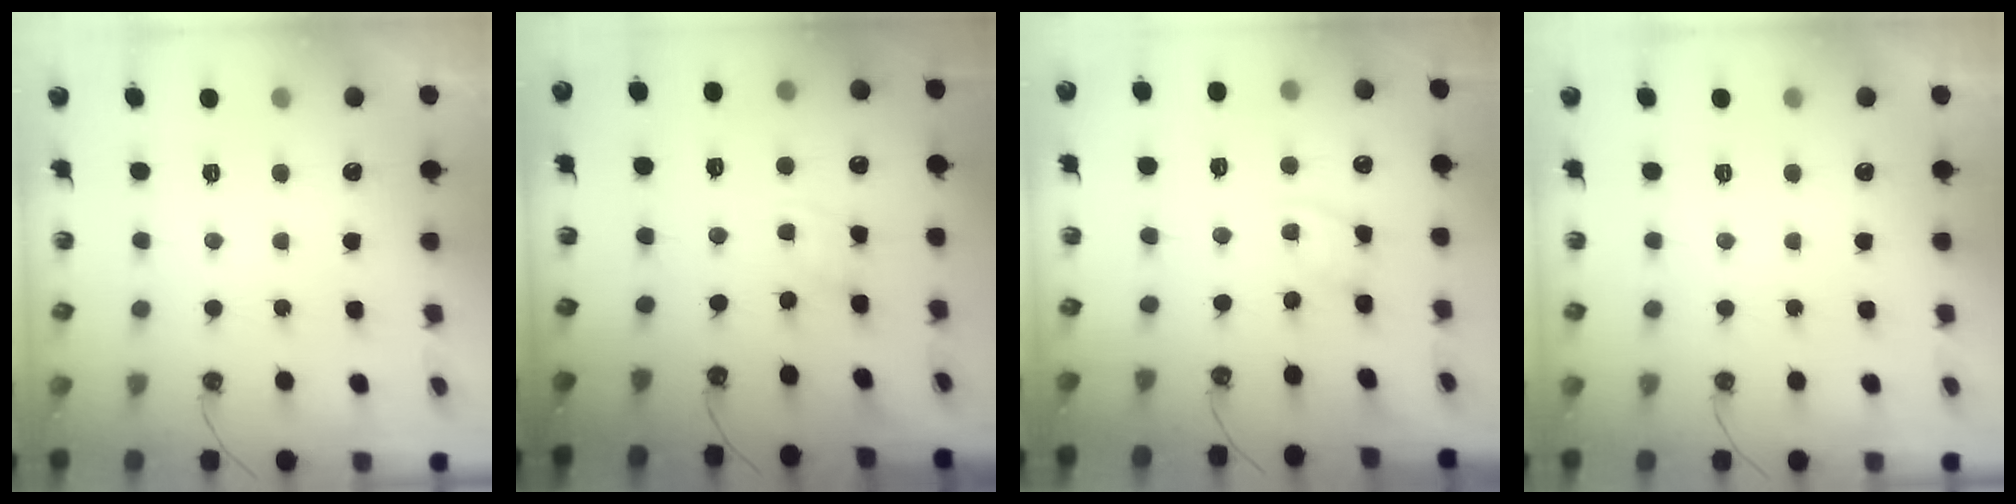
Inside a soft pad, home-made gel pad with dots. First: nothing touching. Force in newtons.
{"total": 1.8, "press": 1.8, "slide": 0.3}
{"total": 2.9, "press": 2.9, "slide": 0.4}
{"total": 0.0}